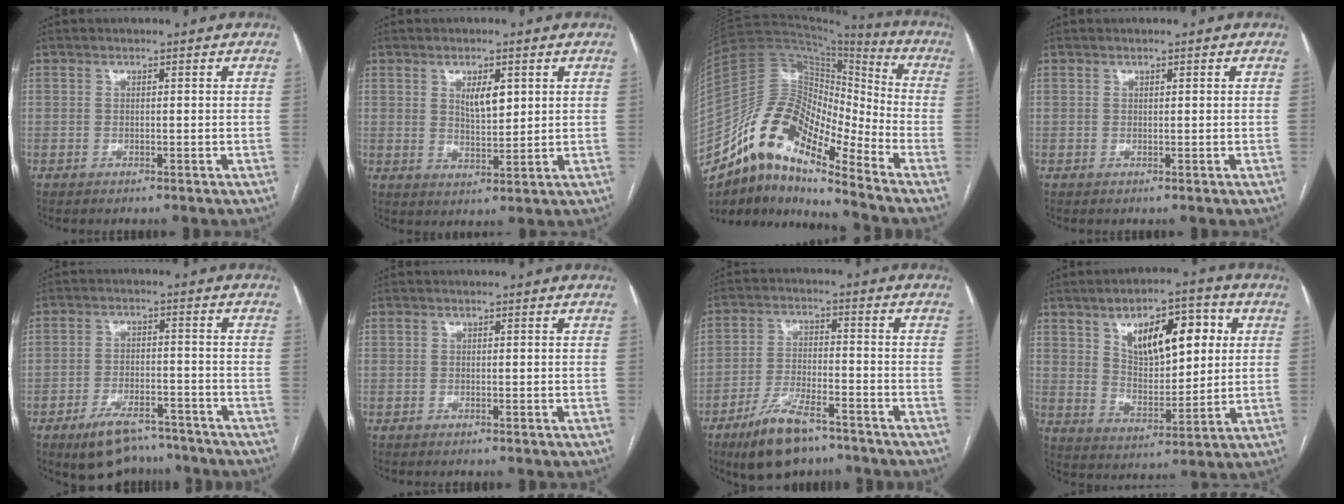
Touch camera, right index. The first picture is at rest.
{"total": 4.7, "force": [1.8, 1.7, 3.9], "torque": [-0.068, -0.003, 0.034]}
{"total": 16.0, "force": [-11.5, 4.9, 10.1], "torque": [-0.180, 0.054, -0.202]}
{"total": 0.0}
{"total": 9.1, "force": [-7.1, 3.9, 4.3], "torque": [-0.070, 0.002, -0.110]}
{"total": 0.0}
{"total": 10.1, "force": [-7.1, 3.2, 6.4], "torque": [-0.128, -0.011, -0.121]}
{"total": 12.9, "force": [4.7, 5.7, 10.6], "torque": [-0.158, 0.020, 0.083]}